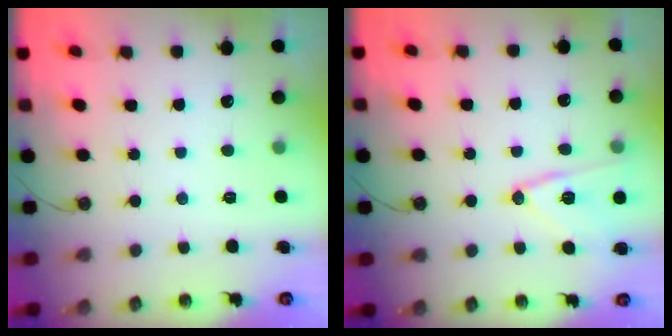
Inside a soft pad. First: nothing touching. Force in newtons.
{"total": 12.2, "press": 12.0, "slide": 2.3}